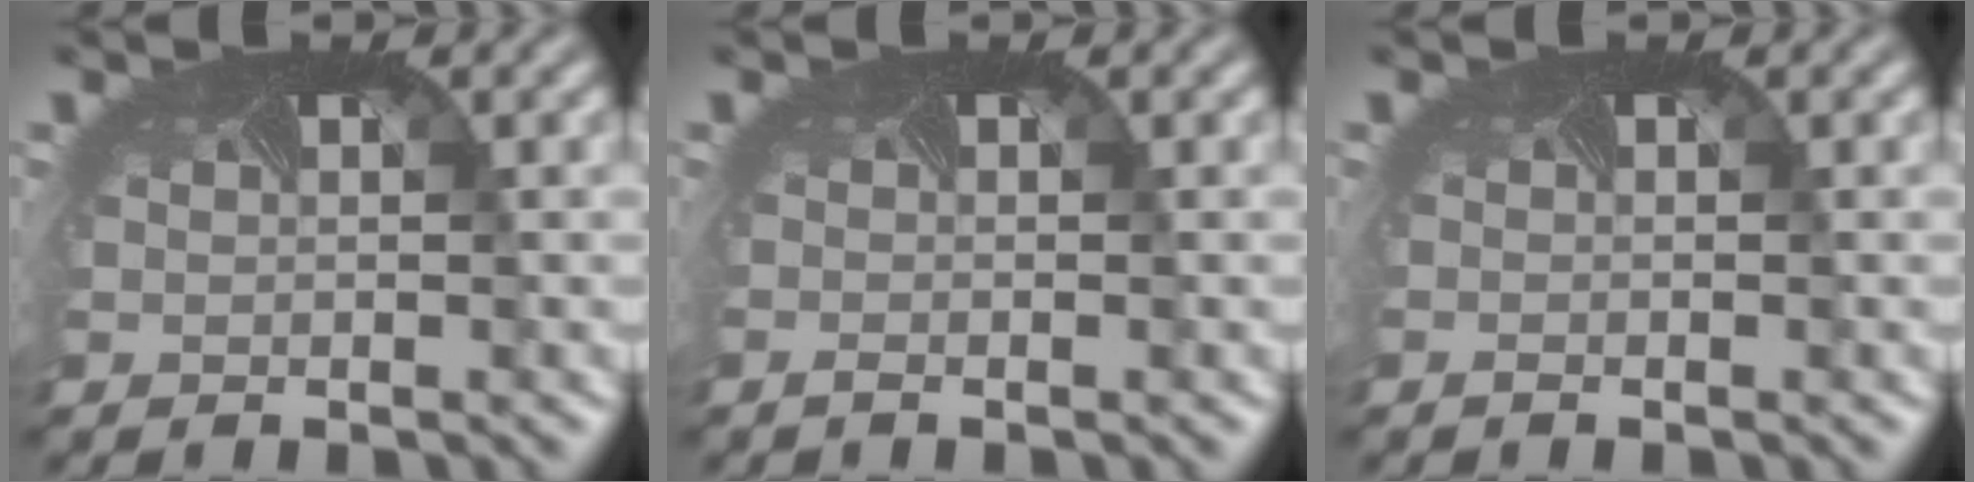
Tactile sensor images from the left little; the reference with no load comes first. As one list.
[{"total": 0.7, "force": [-0.7, -0.1, 0.2], "torque": [-0.011, -0.003, -0.013]}, {"total": 0.5, "force": [-0.5, -0.1, 0.1], "torque": [-0.007, -0.002, -0.009]}]